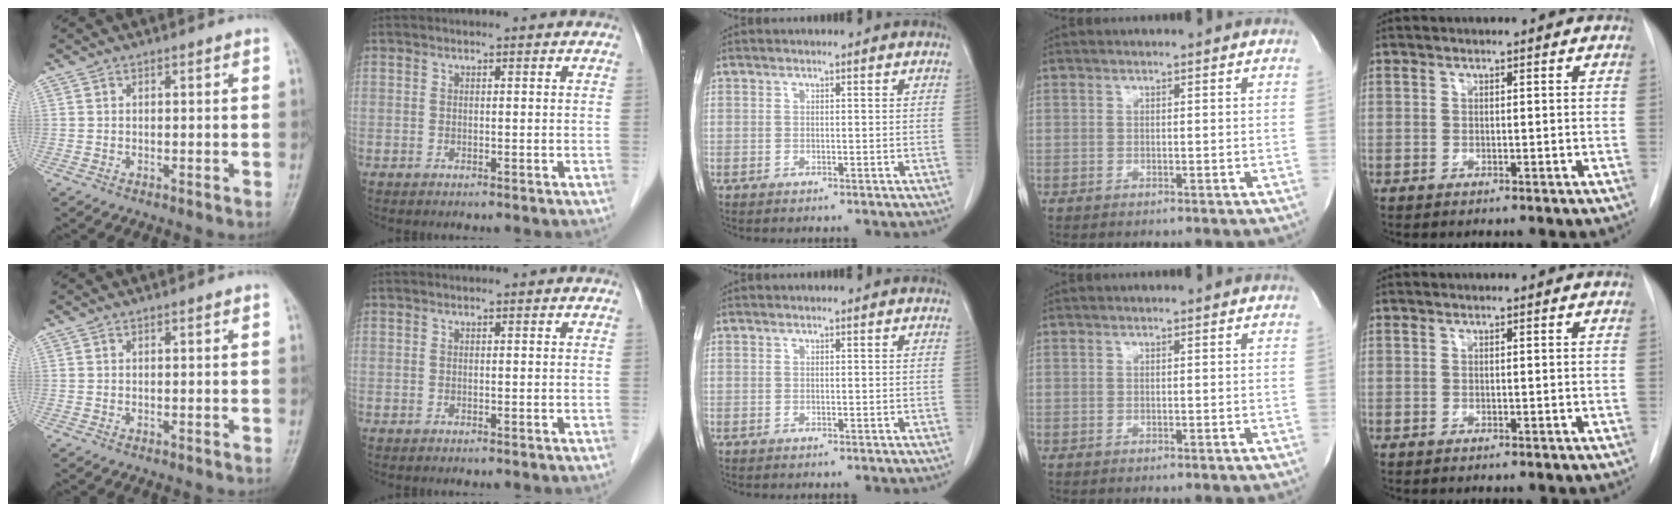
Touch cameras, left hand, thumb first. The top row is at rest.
{}